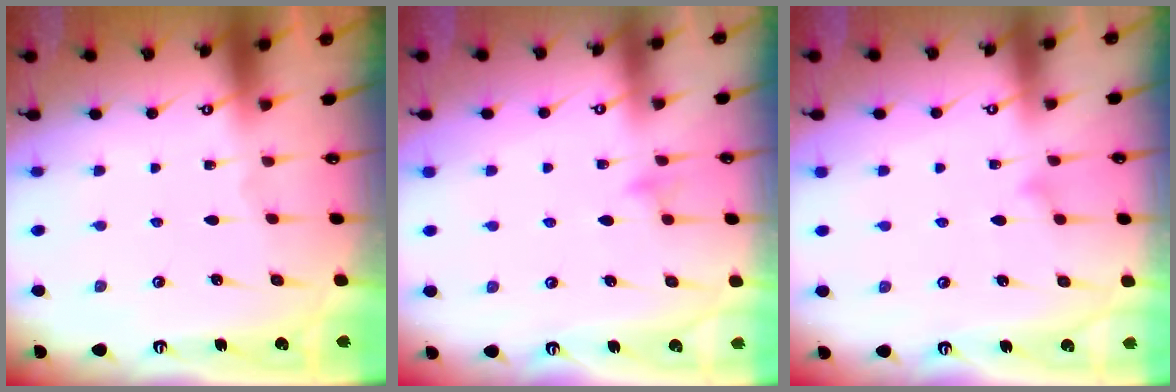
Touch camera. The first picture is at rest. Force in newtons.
{"total": 8.5, "press": 8.5, "slide": 0.8}
{"total": 8.4, "press": 8.4, "slide": 0.5}